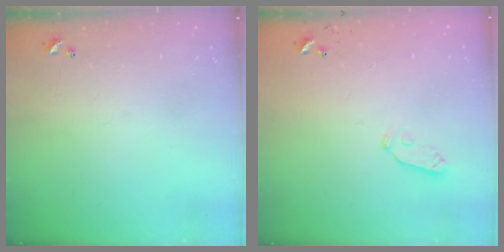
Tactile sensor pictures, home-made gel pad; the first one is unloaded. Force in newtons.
{"total": 5.3, "press": 5.3, "slide": 0.1}